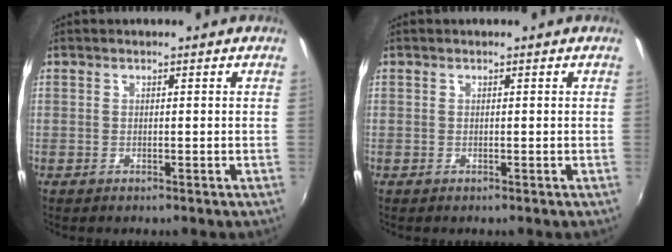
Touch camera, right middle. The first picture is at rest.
{"total": 0.0}